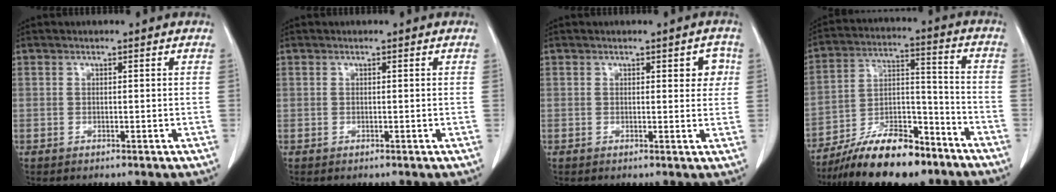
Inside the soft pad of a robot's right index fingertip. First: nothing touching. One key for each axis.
{"total": 0.0}
{"total": 3.0, "fx": 0.9, "fy": 1.3, "fz": 2.5, "tx": -0.022, "ty": 0.005, "tz": 0.009}
{"total": 15.6, "fx": -12.1, "fy": 4.6, "fz": 8.7, "tx": -0.148, "ty": 0.020, "tz": -0.209}